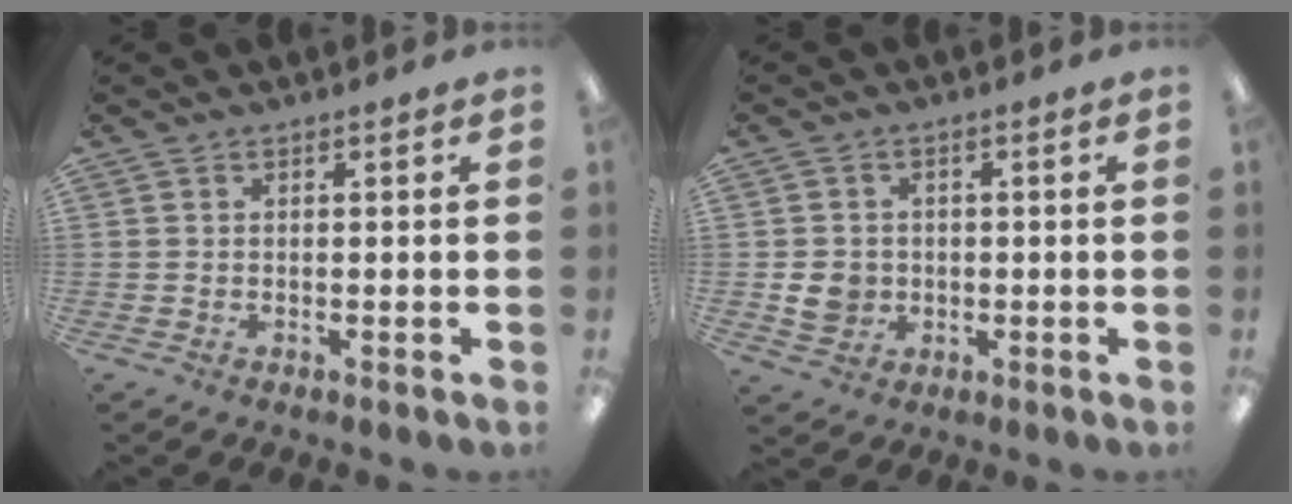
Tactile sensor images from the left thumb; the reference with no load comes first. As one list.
[{"total": 5.3, "force": [-0.8, 4.7, 2.2], "torque": [-0.045, 0.004, -0.014]}]